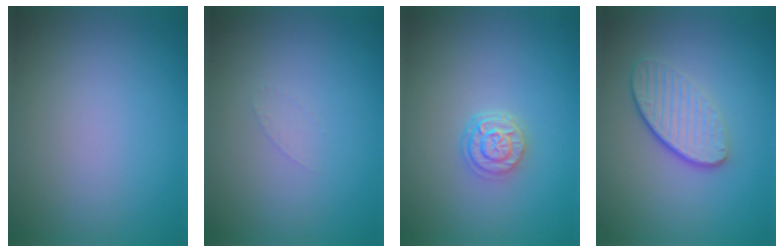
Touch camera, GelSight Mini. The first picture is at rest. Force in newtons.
{"total": 0.7, "press": 0.7, "slide": 0.1}
{"total": 2.6, "press": 2.2, "slide": 1.5}
{"total": 3.8, "press": 2.8, "slide": 2.6}